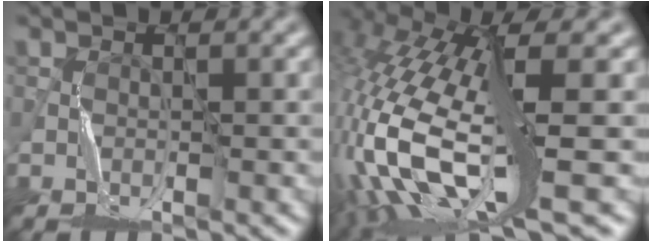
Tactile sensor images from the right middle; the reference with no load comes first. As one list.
[{"total": 12.5, "force": [-1.8, 4.4, 11.6], "torque": [-0.262, -0.002, -0.028]}]